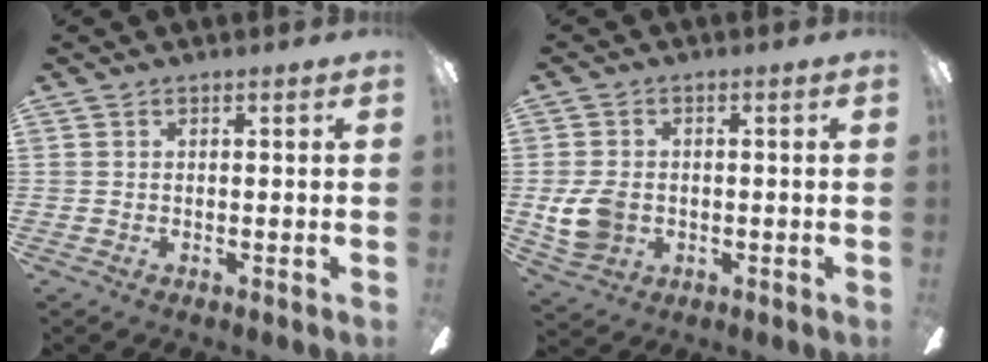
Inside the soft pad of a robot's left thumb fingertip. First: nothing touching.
{"total": 7.7, "force": [-1.0, 6.1, 4.6], "torque": [-0.103, 0.008, -0.018]}